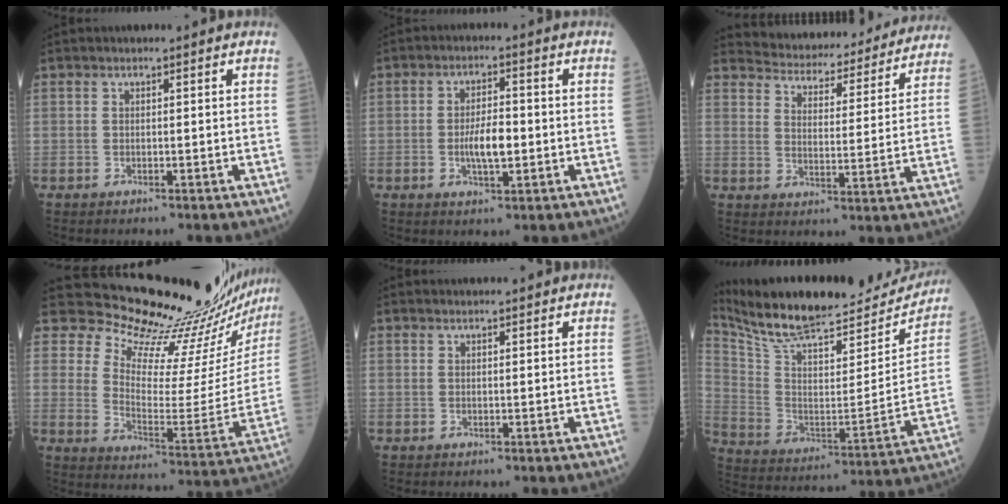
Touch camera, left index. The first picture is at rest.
{"total": 5.1, "force": [-1.1, 1.6, 4.7], "torque": [-0.089, -0.003, -0.022]}
{"total": 20.3, "force": [19.2, 4.5, 4.8], "torque": [-0.057, -0.023, 0.237]}
{"total": 21.7, "force": [21.0, 0.9, 5.5], "torque": [-0.099, -0.133, 0.271]}
{"total": 1.8, "force": [1.8, 0.2, 0.2], "torque": [-0.007, 0.012, 0.026]}
{"total": 29.3, "force": [26.3, 7.1, 10.8], "torque": [-0.198, -0.049, 0.375]}